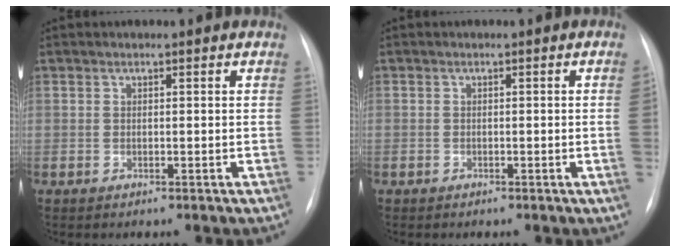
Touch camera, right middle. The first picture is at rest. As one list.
[{"total": 1.3, "force": [-0.3, -0.4, 1.2], "torque": [-0.015, 0.001, -0.005]}]